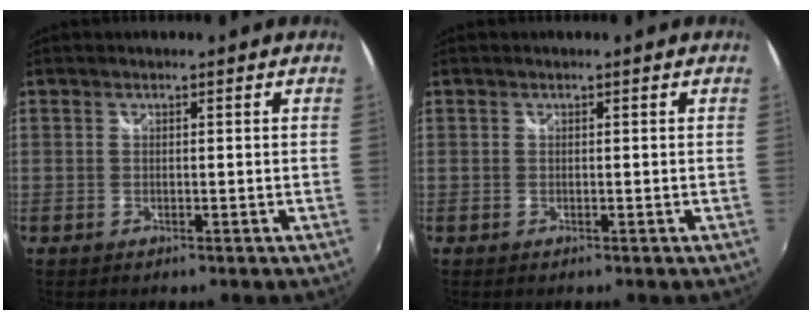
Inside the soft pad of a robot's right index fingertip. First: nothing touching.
{"total": 0.0}